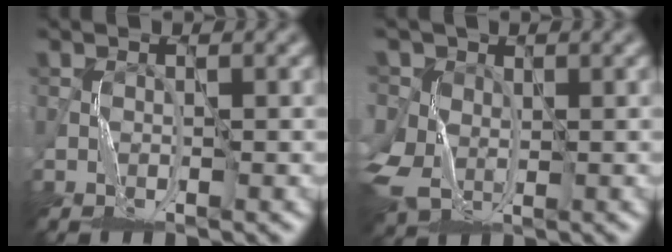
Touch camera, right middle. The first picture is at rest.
{"total": 5.0, "force": [0.1, 4.4, 2.3], "torque": [-0.074, -0.013, 0.005]}